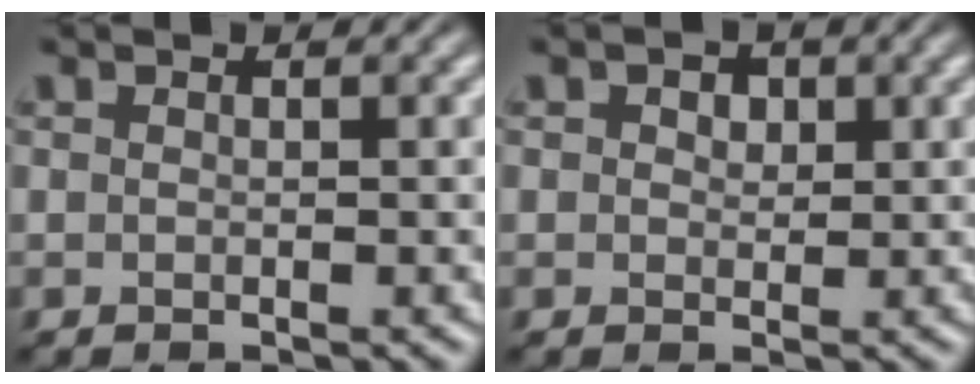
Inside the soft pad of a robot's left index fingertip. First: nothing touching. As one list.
[{"total": 2.0, "force": [0.9, 1.4, 1.1], "torque": [-0.014, 0.001, 0.007]}]